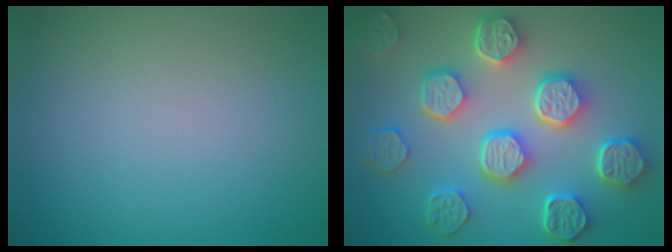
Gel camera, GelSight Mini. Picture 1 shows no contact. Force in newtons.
{"total": 8.3, "press": 6.5, "slide": 5.2}